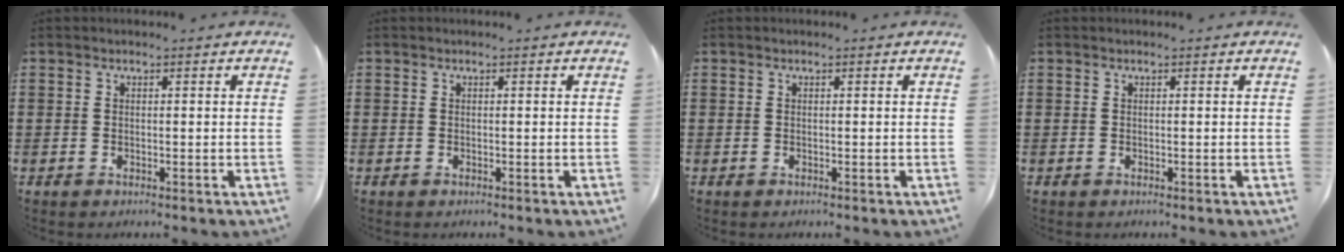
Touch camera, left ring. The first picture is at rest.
{"total": 0.0}
{"total": 0.0}
{"total": 0.0}